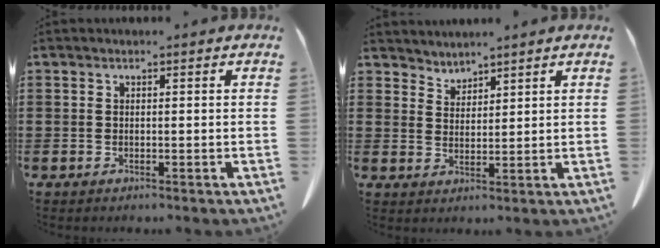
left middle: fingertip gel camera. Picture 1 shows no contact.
{"total": 2.6, "force": [2.5, 0.2, -0.3], "torque": [-0.002, -0.010, 0.050]}